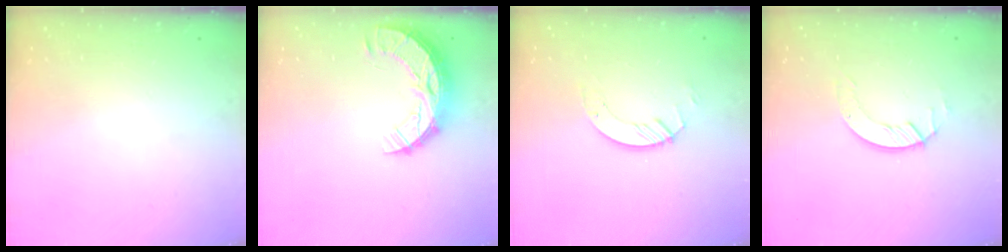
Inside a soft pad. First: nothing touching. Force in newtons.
{"total": 11.8, "press": 11.8, "slide": 1.0}
{"total": 4.0, "press": 4.0, "slide": 0.3}
{"total": 4.5, "press": 4.5, "slide": 0.4}